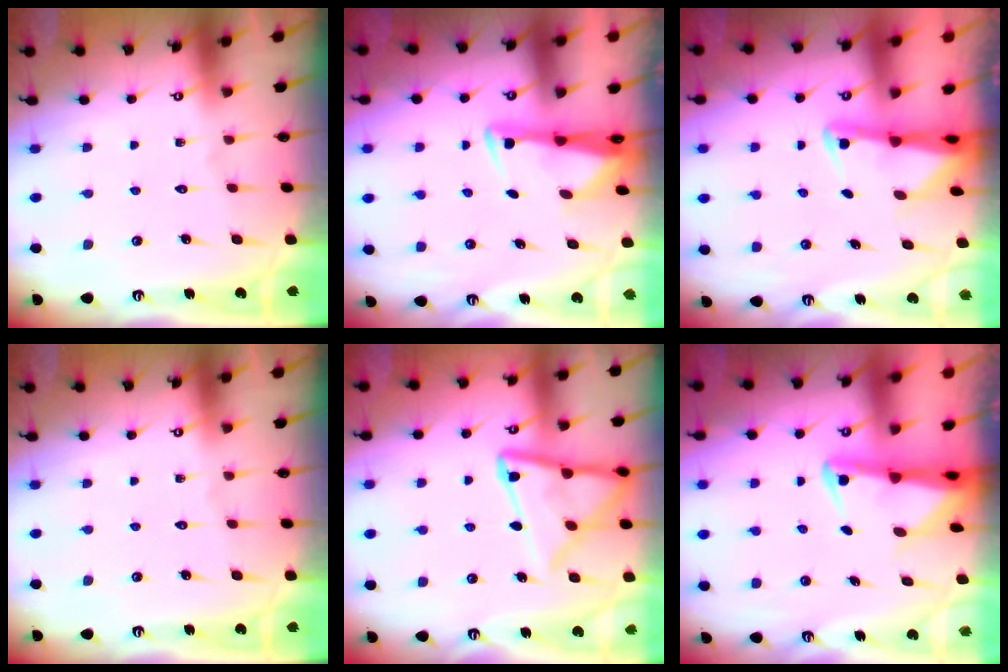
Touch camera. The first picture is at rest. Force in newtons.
{"total": 2.9, "press": 2.8, "slide": 0.9}
{"total": 2.2, "press": 2.1, "slide": 0.5}
{"total": 0.0}
{"total": 14.6, "press": 14.6, "slide": 1.5}
{"total": 2.9, "press": 2.8, "slide": 0.7}